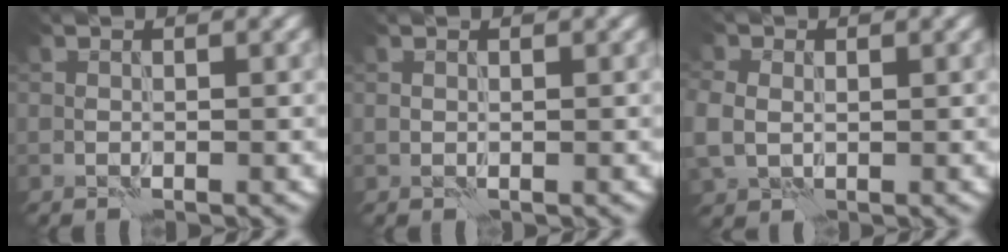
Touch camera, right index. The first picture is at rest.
{"total": 0.0}
{"total": 3.8, "force": [-0.1, 3.0, 2.3], "torque": [-0.056, 0.005, 0.002]}